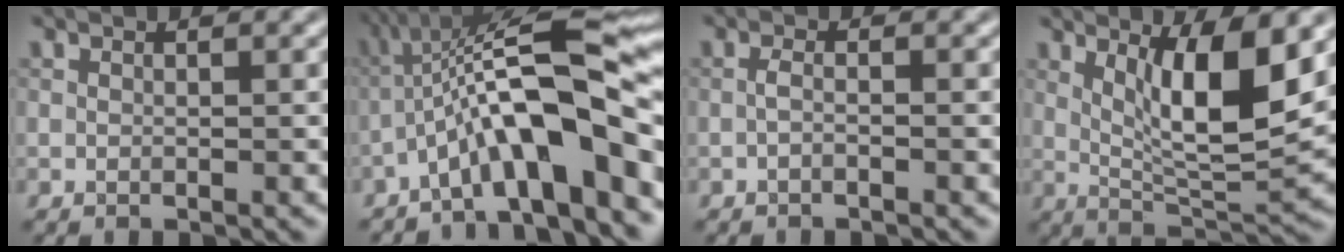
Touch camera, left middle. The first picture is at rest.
{"total": 11.6, "force": [-3.9, 2.6, 10.7], "torque": [-0.171, 0.029, -0.069]}
{"total": 0.9, "force": [-0.6, 0.2, 0.7], "torque": [-0.015, 0.002, -0.013]}
{"total": 7.8, "force": [2.1, 1.8, 7.3], "torque": [-0.119, -0.013, 0.044]}